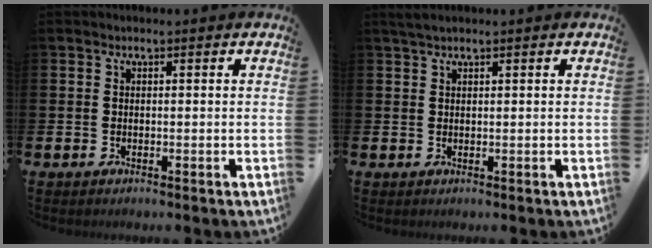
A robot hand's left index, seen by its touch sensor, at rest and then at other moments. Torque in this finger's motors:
{"motor_torque": [0.13, -0.17, 0.03, 0.00]}